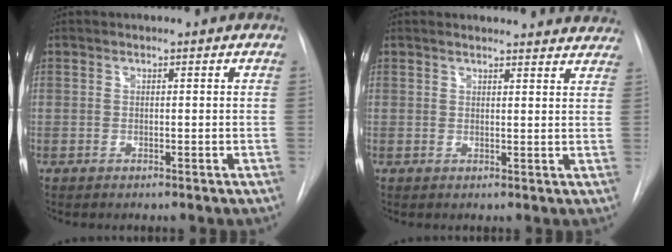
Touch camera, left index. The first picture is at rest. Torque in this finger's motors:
{"motor_torque": [0.88, -1.26, 0.00, 0.00]}